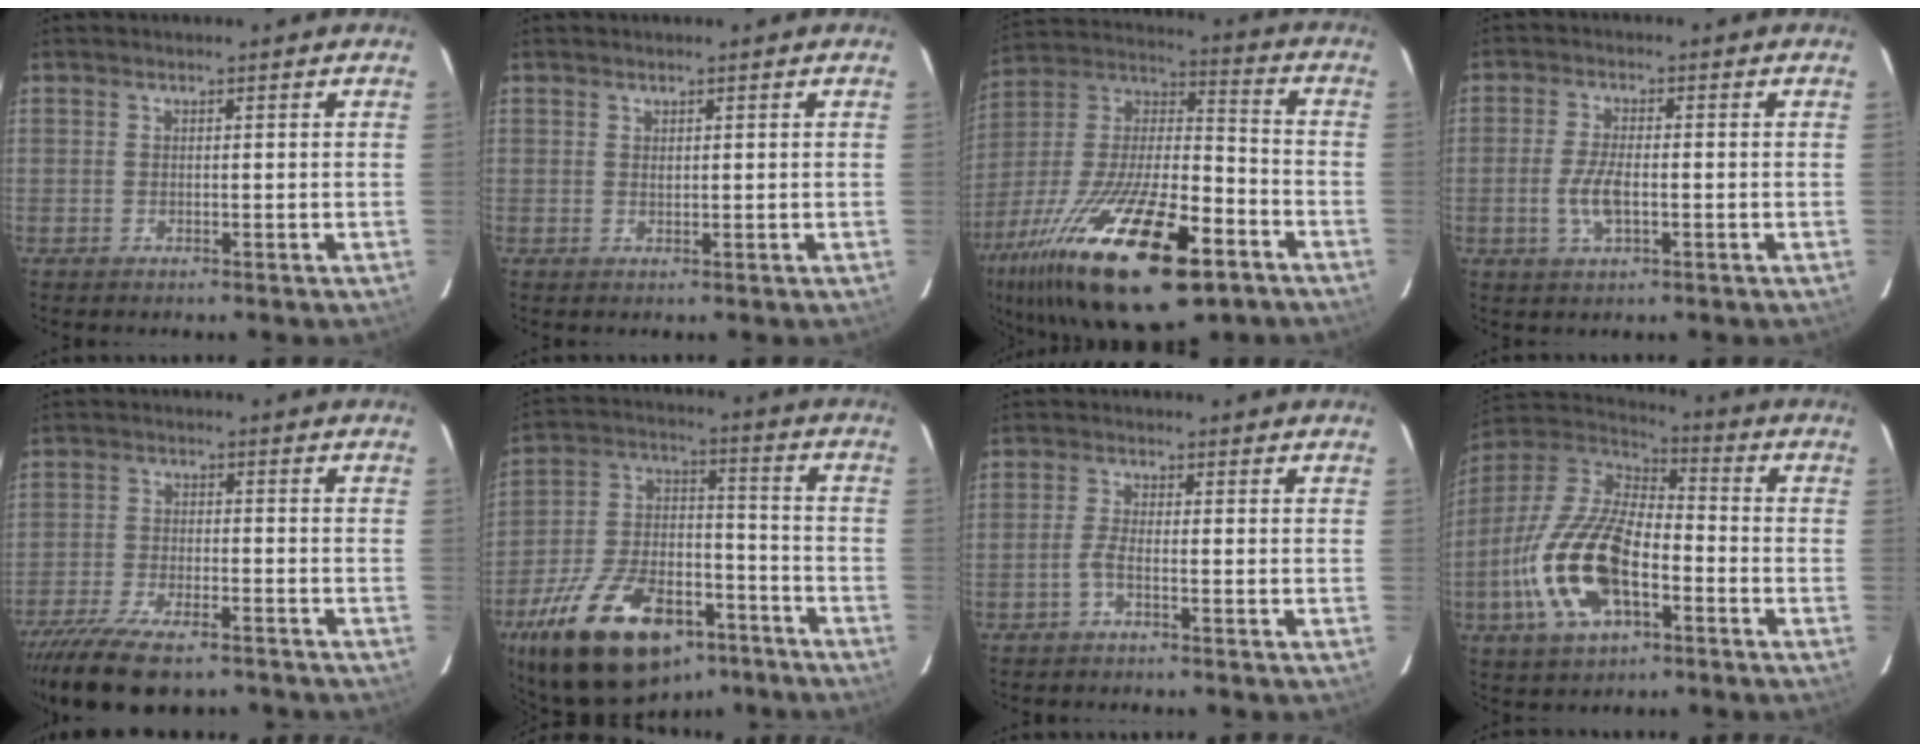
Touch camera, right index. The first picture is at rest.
{"total": 0.6, "force": [0.4, 0.4, 0.2], "torque": [-0.003, 0.002, 0.008]}
{"total": 31.7, "force": [-17.2, 11.3, 24.1], "torque": [-0.454, -0.034, -0.287]}
{"total": 5.2, "force": [-1.4, 2.0, 4.7], "torque": [-0.098, -0.004, -0.025]}
{"total": 14.7, "force": [-11.5, 4.8, 7.8], "torque": [-0.171, -0.034, -0.194]}
{"total": 25.9, "force": [-16.5, 12.3, 15.6], "torque": [-0.299, 0.000, -0.257]}
{"total": 2.1, "force": [-1.3, 0.2, 1.6], "torque": [-0.041, 0.001, -0.028]}
{"total": 19.4, "force": [-6.9, 9.2, 15.6], "torque": [-0.330, -0.016, -0.129]}